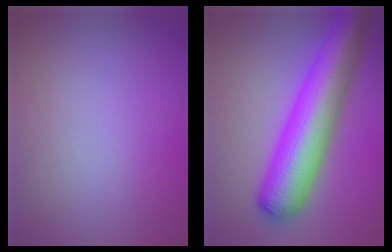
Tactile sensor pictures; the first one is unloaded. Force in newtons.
{"total": 10.4, "press": 10.4, "slide": 0.3}